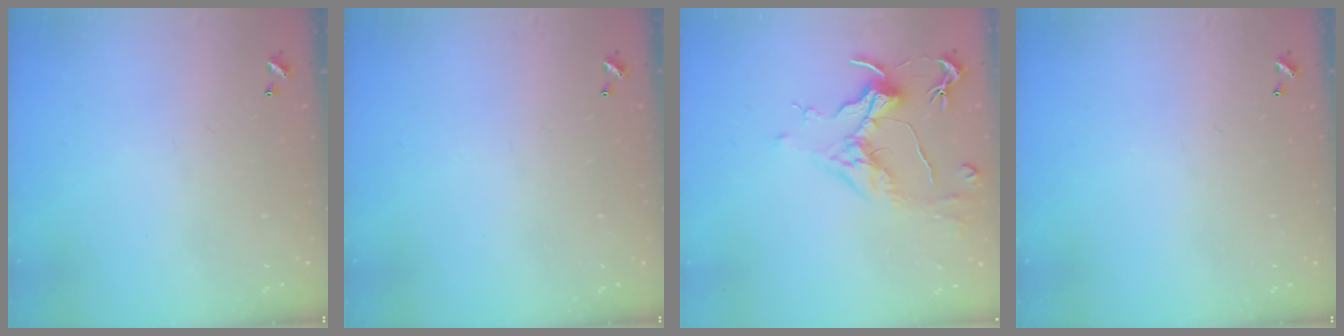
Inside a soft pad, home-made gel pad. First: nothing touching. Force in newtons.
{"total": 0.0}
{"total": 1.8, "press": 1.6, "slide": 0.9}
{"total": 0.0}